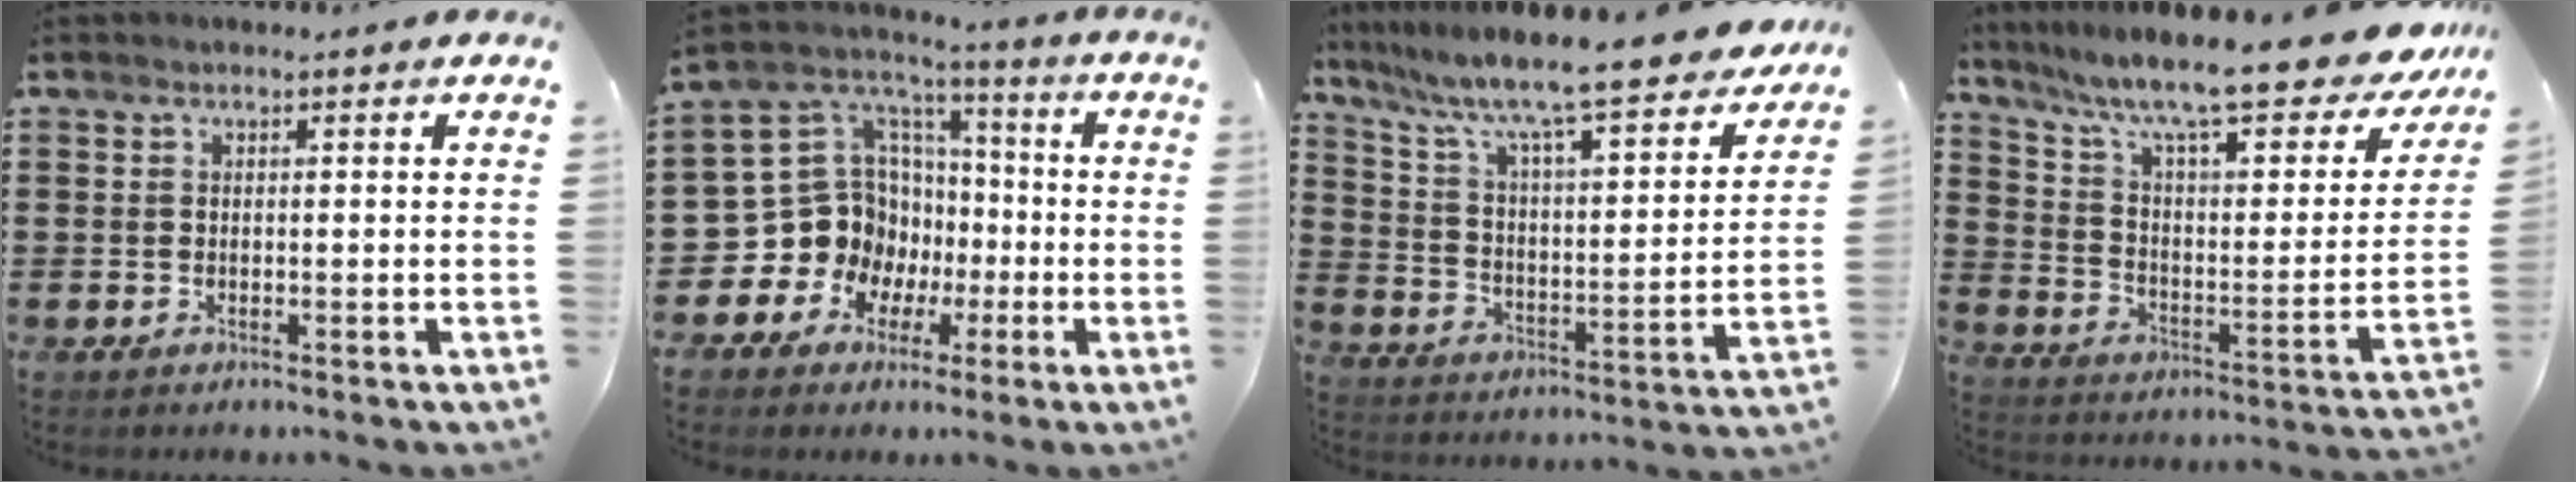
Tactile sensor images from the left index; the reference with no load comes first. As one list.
[{"total": 12.4, "force": [-2.3, 11.6, 3.6], "torque": [-0.123, -0.018, -0.029]}, {"total": 9.6, "force": [8.3, 0.0, 4.8], "torque": [-0.129, -0.063, 0.134]}, {"total": 13.0, "force": [10.3, 1.1, 7.9], "torque": [-0.162, -0.074, 0.167]}]